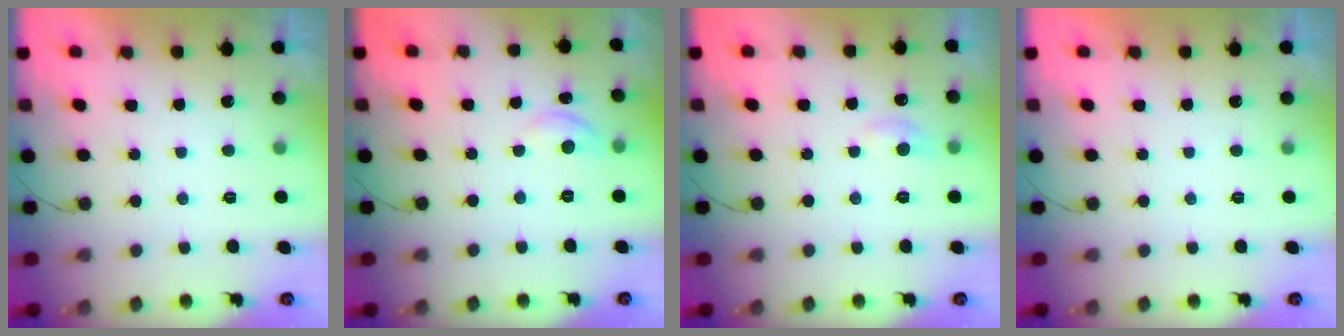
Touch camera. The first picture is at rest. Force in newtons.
{"total": 5.3, "press": 5.2, "slide": 0.6}
{"total": 6.8, "press": 6.7, "slide": 0.9}
{"total": 0.0}